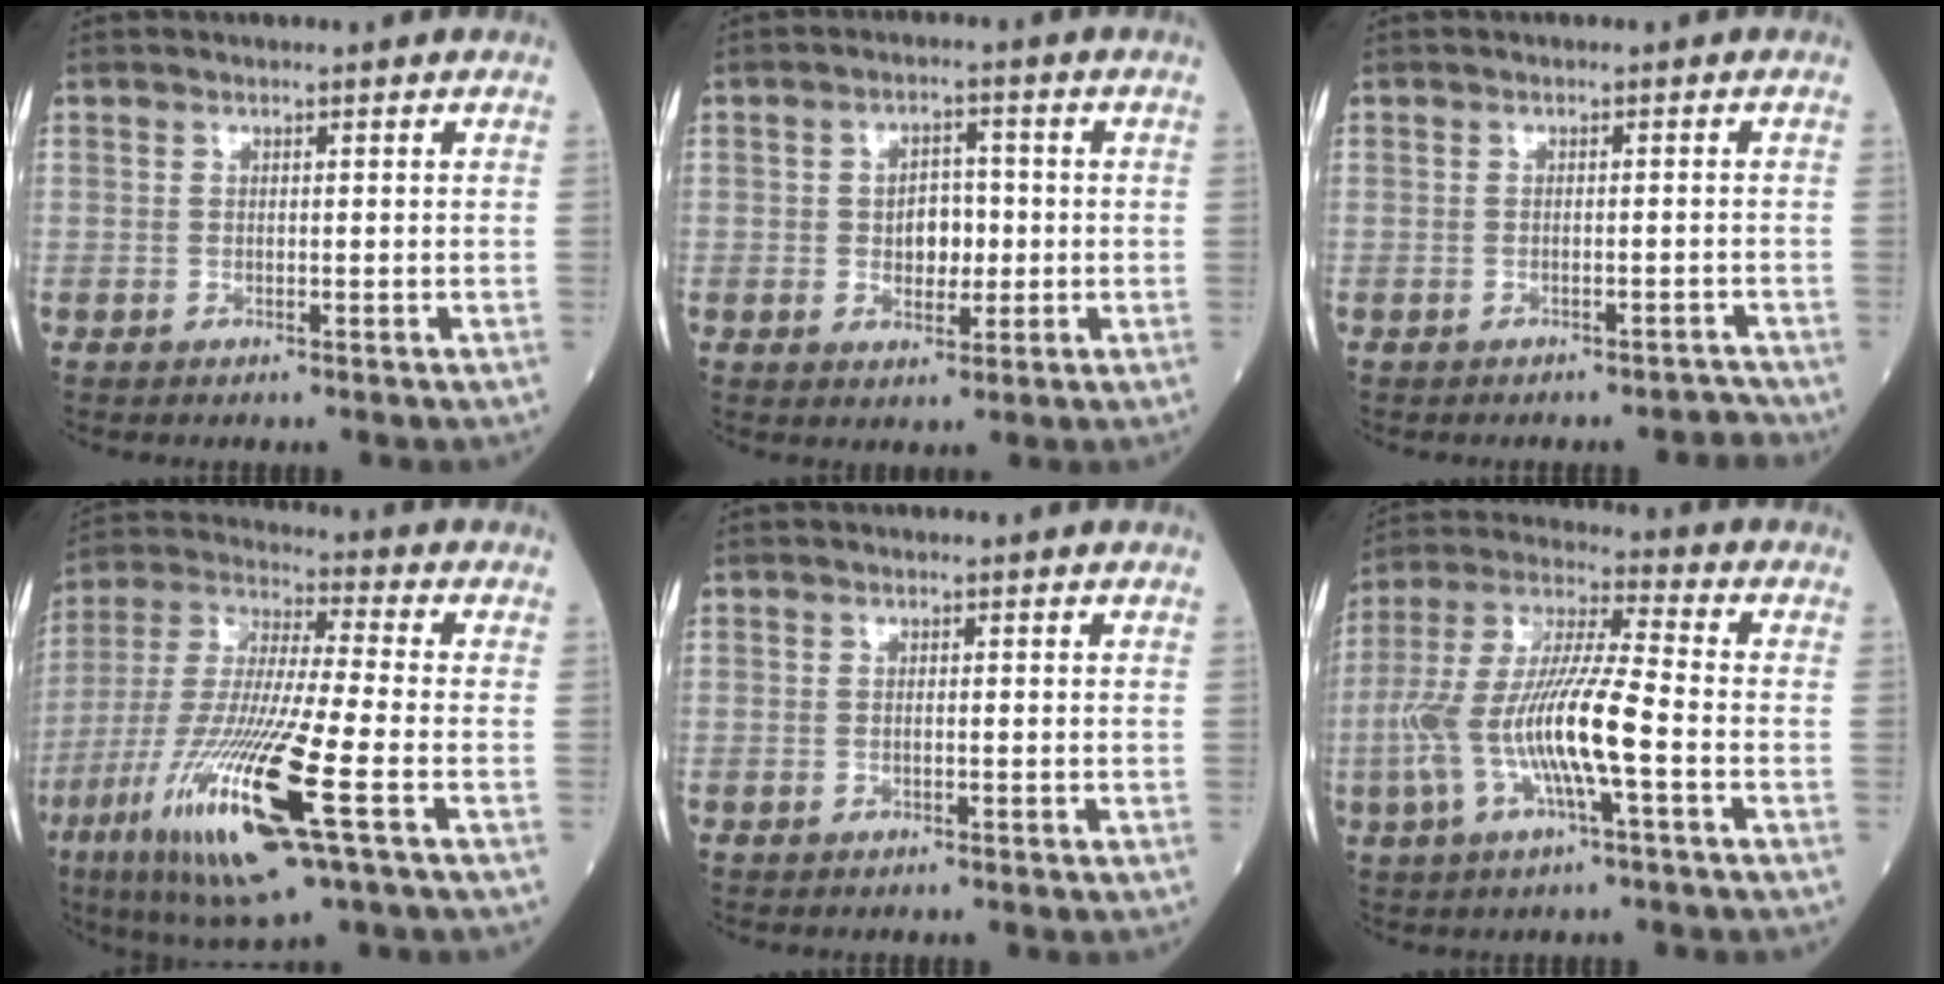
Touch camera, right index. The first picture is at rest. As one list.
[{"total": 4.9, "force": [-0.2, 3.1, 3.8], "torque": [-0.055, 0.007, 0.000]}, {"total": 3.7, "force": [-3.4, 1.1, 0.6], "torque": [0.000, 0.007, -0.039]}, {"total": 20.6, "force": [-8.1, 1.6, 18.9], "torque": [-0.410, -0.043, -0.151]}, {"total": 0.0}, {"total": 14.2, "force": [-3.5, 1.6, 13.7], "torque": [-0.282, 0.005, -0.068]}]